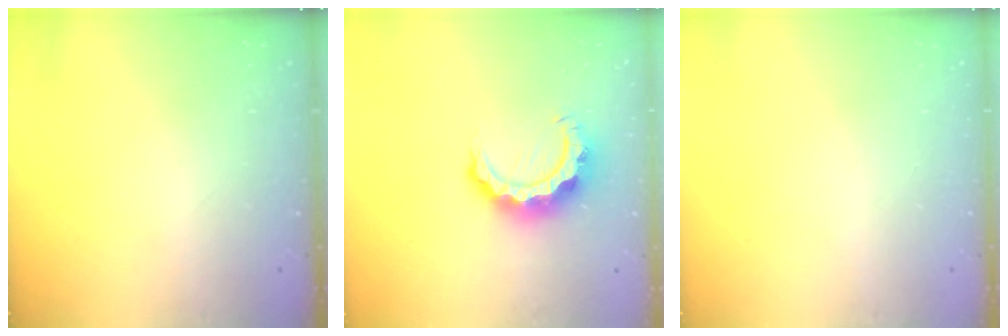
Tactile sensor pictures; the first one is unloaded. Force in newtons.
{"total": 10.1, "press": 10.1, "slide": 0.7}
{"total": 0.0}